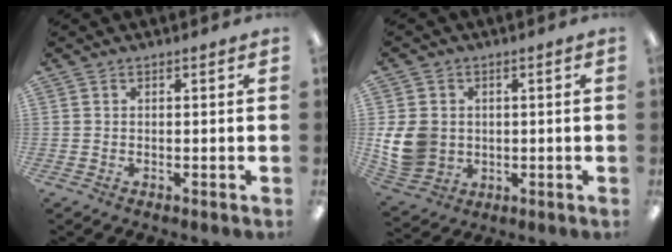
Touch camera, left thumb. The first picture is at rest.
{"total": 11.1, "force": [0.2, 9.7, 5.5], "torque": [-0.123, 0.009, 0.007]}